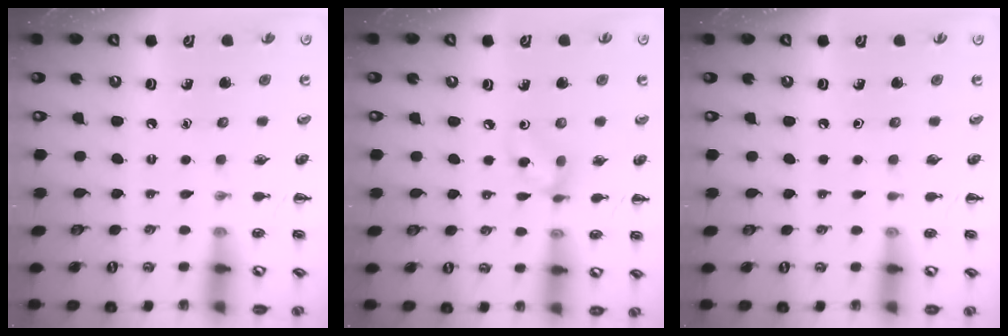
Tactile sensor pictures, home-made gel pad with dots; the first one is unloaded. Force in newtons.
{"total": 4.7, "press": 4.6, "slide": 0.5}
{"total": 0.0}